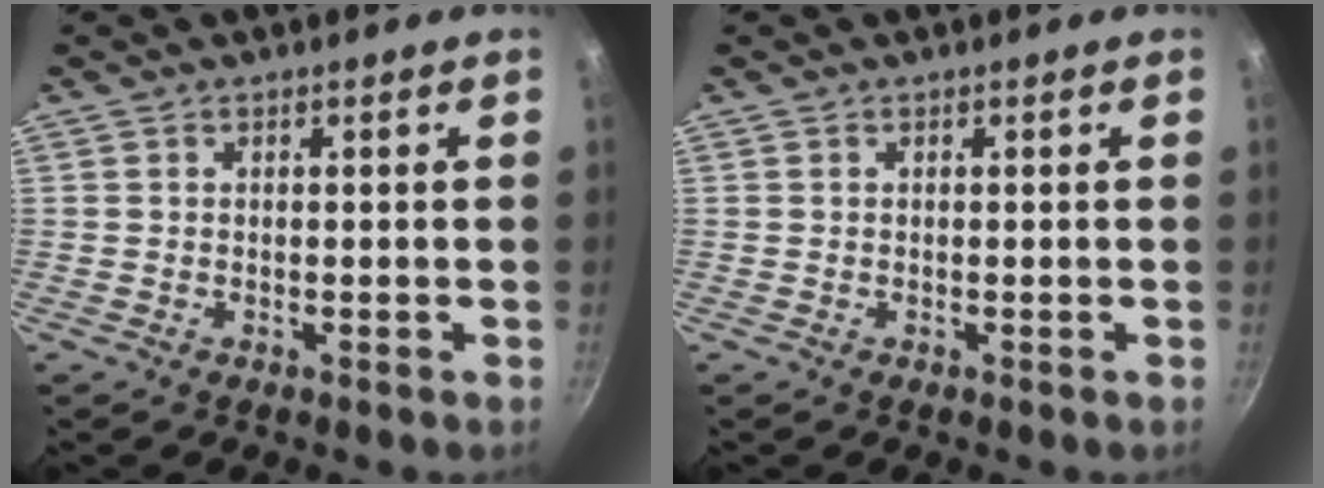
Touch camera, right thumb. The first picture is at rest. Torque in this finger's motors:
{"motor_torque": [-0.01, -0.02, 0.06, 0.10, 0.05]}